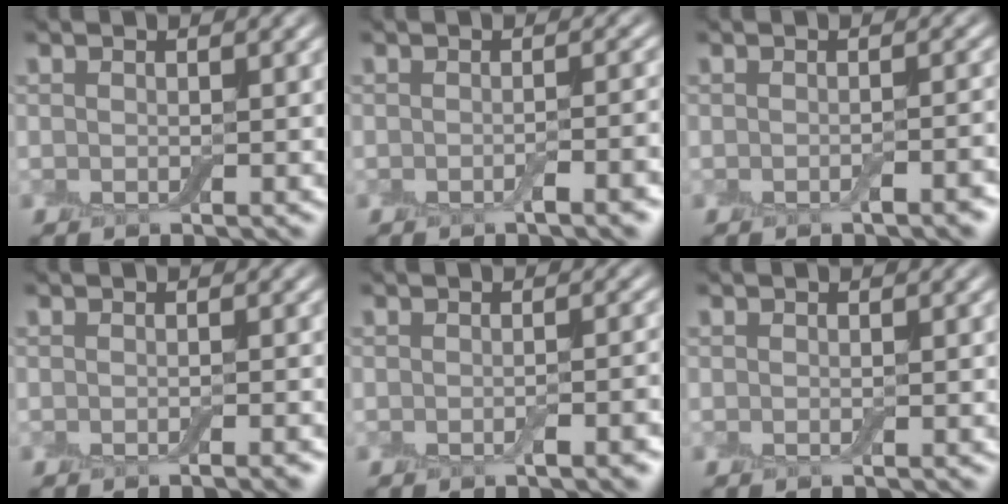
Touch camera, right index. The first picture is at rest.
{"total": 2.5, "force": [-1.1, 0.6, 2.2], "torque": [-0.025, 0.003, -0.020]}
{"total": 1.8, "force": [-0.9, 0.4, 1.5], "torque": [-0.019, -0.001, -0.013]}
{"total": 1.3, "force": [-0.7, 0.2, 1.0], "torque": [-0.008, 0.000, -0.011]}
{"total": 2.1, "force": [-0.9, 0.5, 1.8], "torque": [-0.022, -0.001, -0.013]}
{"total": 0.0}